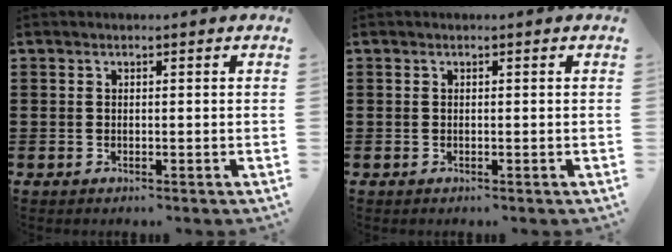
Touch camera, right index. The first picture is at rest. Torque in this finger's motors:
{"motor_torque": [0.00, 0.00, 0.00, 0.00]}